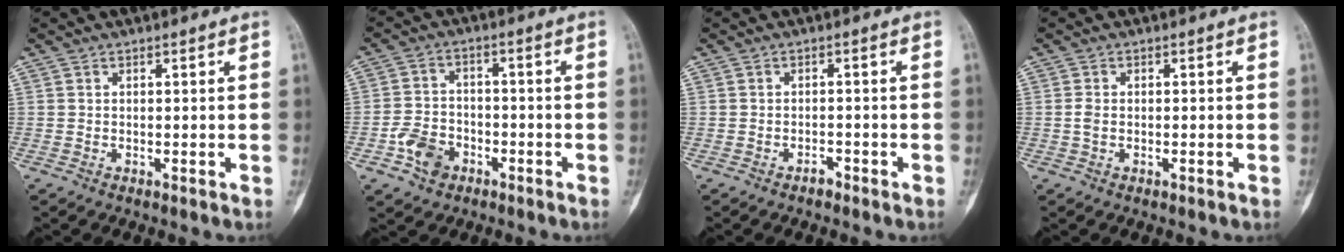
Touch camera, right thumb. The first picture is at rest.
{"total": 6.7, "force": [-3.3, 5.0, 3.0], "torque": [-0.039, 0.022, -0.058]}
{"total": 1.3, "force": [-1.1, 0.6, 0.4], "torque": [-0.007, 0.006, -0.018]}
{"total": 1.4, "force": [-0.3, 0.8, 1.1], "torque": [-0.029, 0.003, -0.007]}